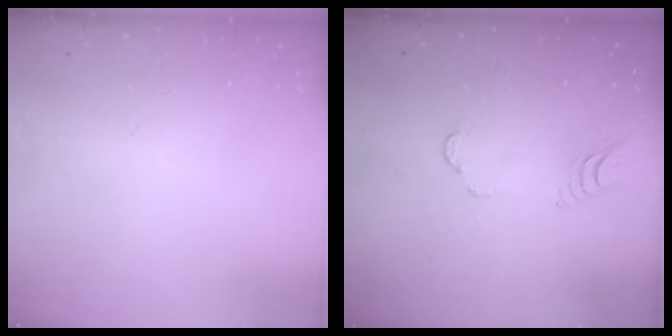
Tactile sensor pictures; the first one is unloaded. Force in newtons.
{"total": 4.2, "press": 4.2, "slide": 0.4}